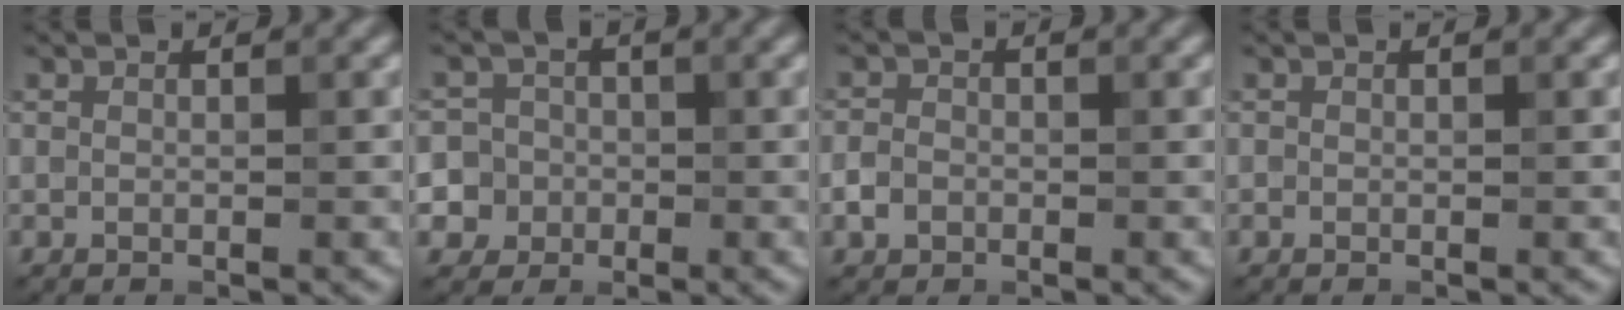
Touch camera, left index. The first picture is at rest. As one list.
[{"total": 8.3, "force": [-2.2, 7.8, 1.9], "torque": [-0.048, 0.015, -0.072]}, {"total": 1.5, "force": [-0.7, 1.2, 0.6], "torque": [-0.005, 0.007, -0.018]}, {"total": 0.0}]